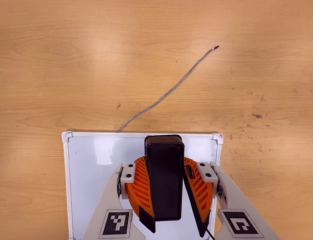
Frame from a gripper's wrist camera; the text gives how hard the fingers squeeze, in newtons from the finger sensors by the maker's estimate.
{"total": 10.1, "left": 10.1, "right": 10.2}